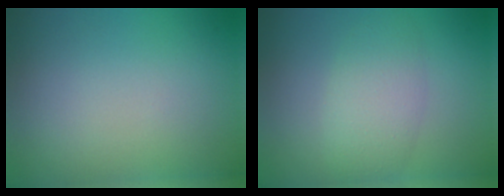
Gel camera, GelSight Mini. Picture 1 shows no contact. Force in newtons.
{"total": 3.9, "press": 3.9, "slide": 0.1}